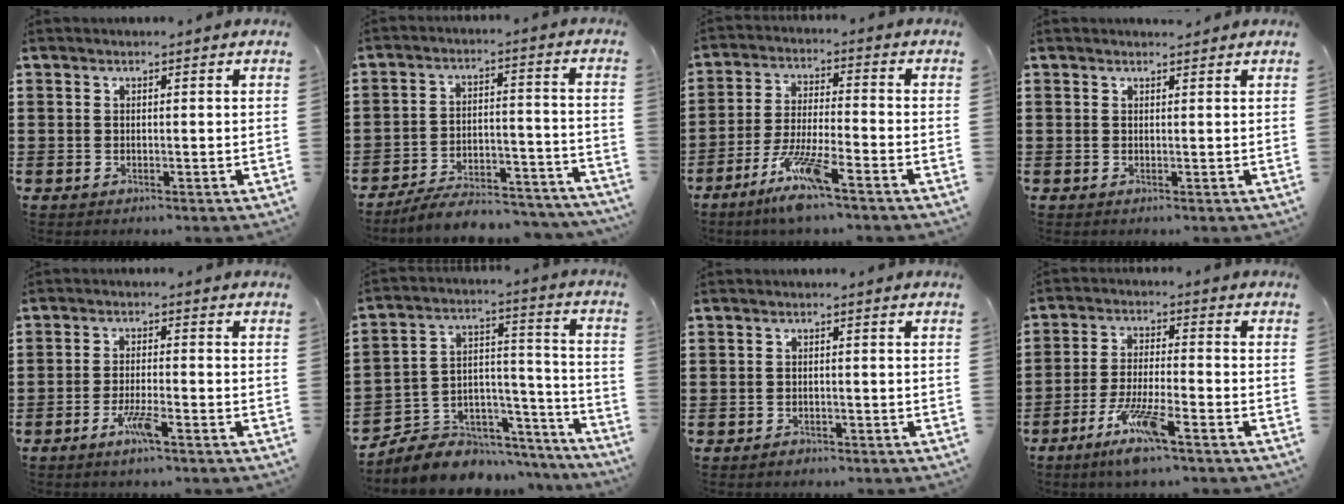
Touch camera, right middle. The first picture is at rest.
{"total": 6.5, "force": [-6.2, 0.8, 1.9], "torque": [-0.031, 0.010, -0.120]}
{"total": 8.4, "force": [-5.9, 0.6, 6.0], "torque": [-0.124, -0.010, -0.111]}
{"total": 0.8, "force": [0.7, 0.3, 0.0], "torque": [0.006, -0.004, 0.013]}
{"total": 4.1, "force": [-2.4, 0.4, 3.3], "torque": [-0.067, -0.005, -0.045]}
{"total": 6.7, "force": [-5.8, 3.4, 0.7], "torque": [-0.025, 0.000, -0.109]}
{"total": 0.9, "force": [-0.8, 0.4, 0.1], "torque": [-0.004, 0.002, -0.018]}
{"total": 7.7, "force": [-5.0, 0.7, 5.8], "torque": [-0.122, -0.011, -0.094]}